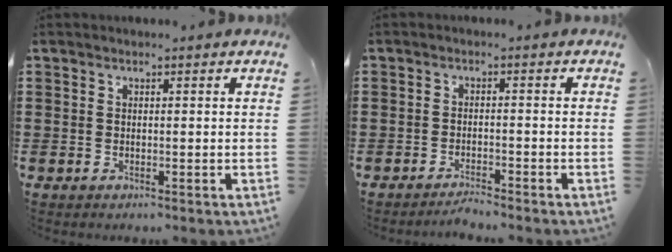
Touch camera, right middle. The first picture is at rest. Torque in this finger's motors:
{"motor_torque": [-0.43, 0.18, -0.03, -0.05]}